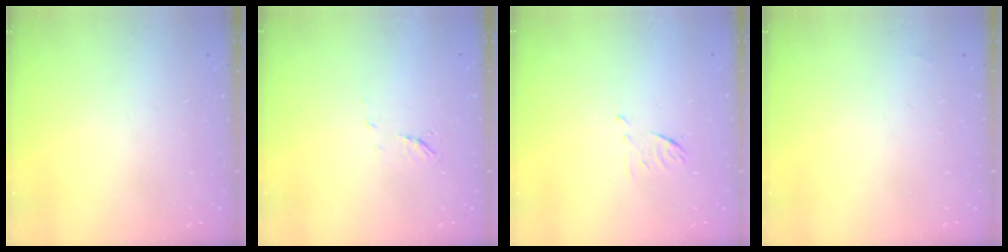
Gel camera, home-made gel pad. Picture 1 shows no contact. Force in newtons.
{"total": 4.9, "press": 4.8, "slide": 1.3}
{"total": 6.1, "press": 6.0, "slide": 1.1}
{"total": 1.3, "press": 1.3, "slide": 0.2}